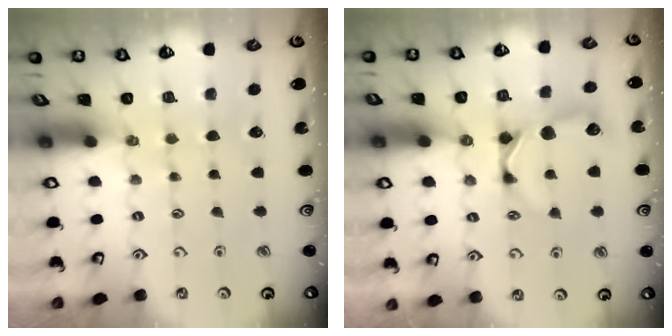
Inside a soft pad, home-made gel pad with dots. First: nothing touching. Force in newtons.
{"total": 10.1, "press": 10.0, "slide": 1.2}